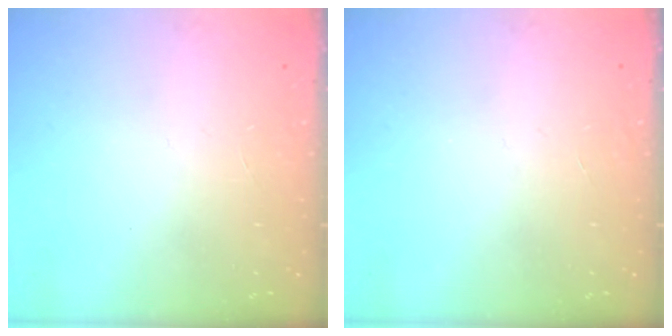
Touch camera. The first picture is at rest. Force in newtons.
{"total": 0.0}